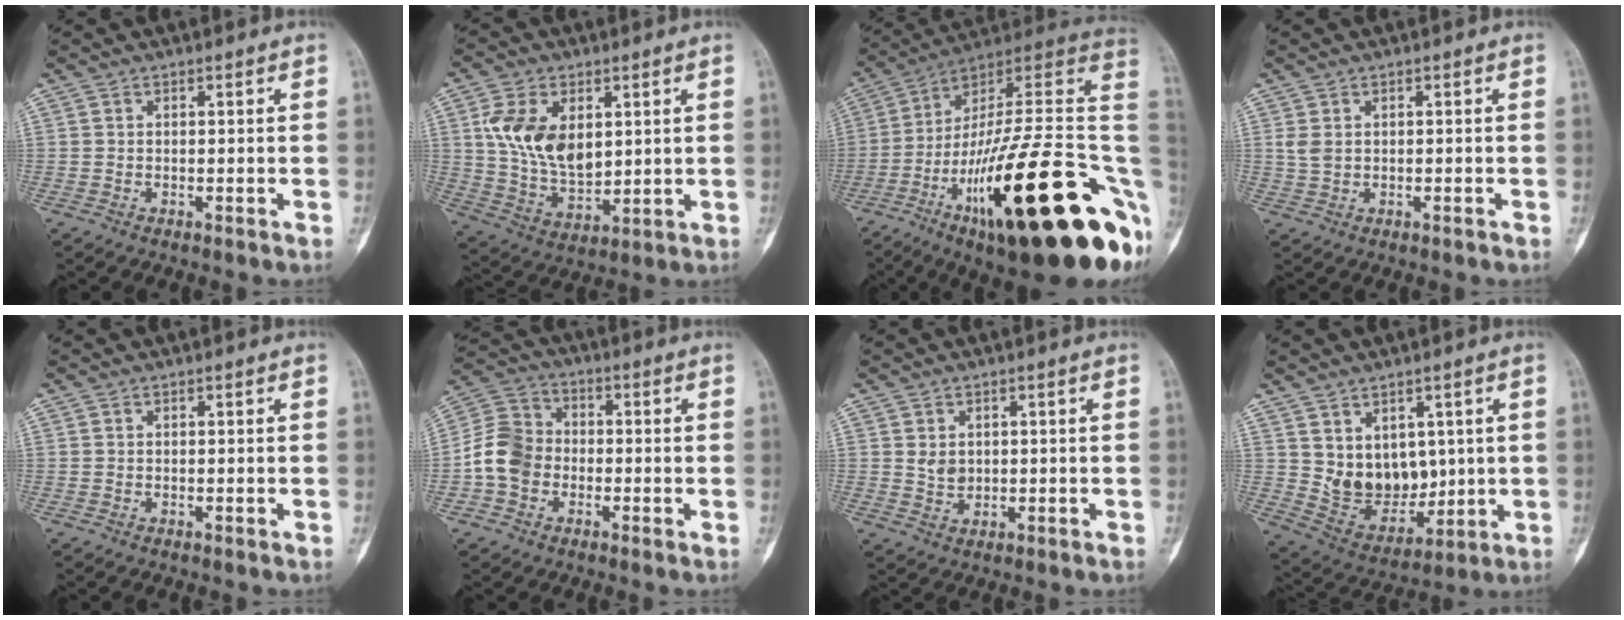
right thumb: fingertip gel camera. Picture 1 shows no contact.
{"total": 13.8, "force": [3.7, 8.5, 10.2], "torque": [-0.170, -0.017, 0.080]}
{"total": 36.6, "force": [-10.0, 9.2, 33.9], "torque": [-0.426, 0.066, -0.158]}
{"total": 2.2, "force": [0.2, 1.5, 1.6], "torque": [-0.035, 0.005, 0.011]}
{"total": 0.0}
{"total": 9.6, "force": [-2.0, 8.1, 4.9], "torque": [-0.079, 0.032, -0.050]}
{"total": 2.7, "force": [0.5, 2.2, 1.6], "torque": [-0.018, -0.005, 0.014]}
{"total": 10.9, "force": [2.1, 8.3, 6.8], "torque": [-0.063, -0.029, 0.066]}